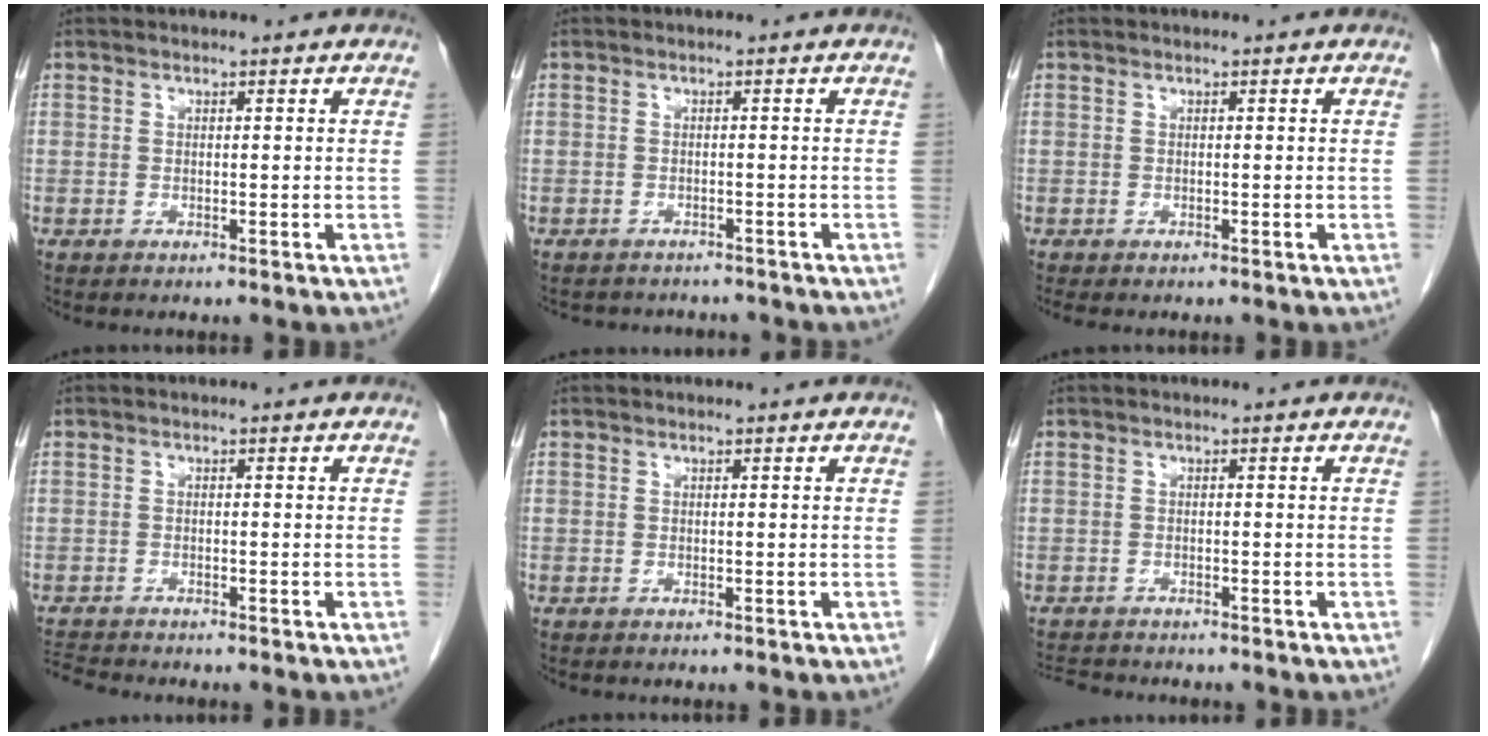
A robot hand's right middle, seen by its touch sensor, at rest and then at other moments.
{"total": 5.2, "force": [-4.7, 2.1, 0.5], "torque": [-0.006, 0.002, -0.059]}
{"total": 1.1, "force": [-0.9, 0.3, 0.4], "torque": [-0.008, -0.002, -0.013]}
{"total": 2.8, "force": [-2.8, -0.4, 0.0], "torque": [-0.005, -0.018, -0.052]}
{"total": 0.0}
{"total": 4.3, "force": [-4.1, 0.9, 1.0], "torque": [-0.016, -0.010, -0.065]}